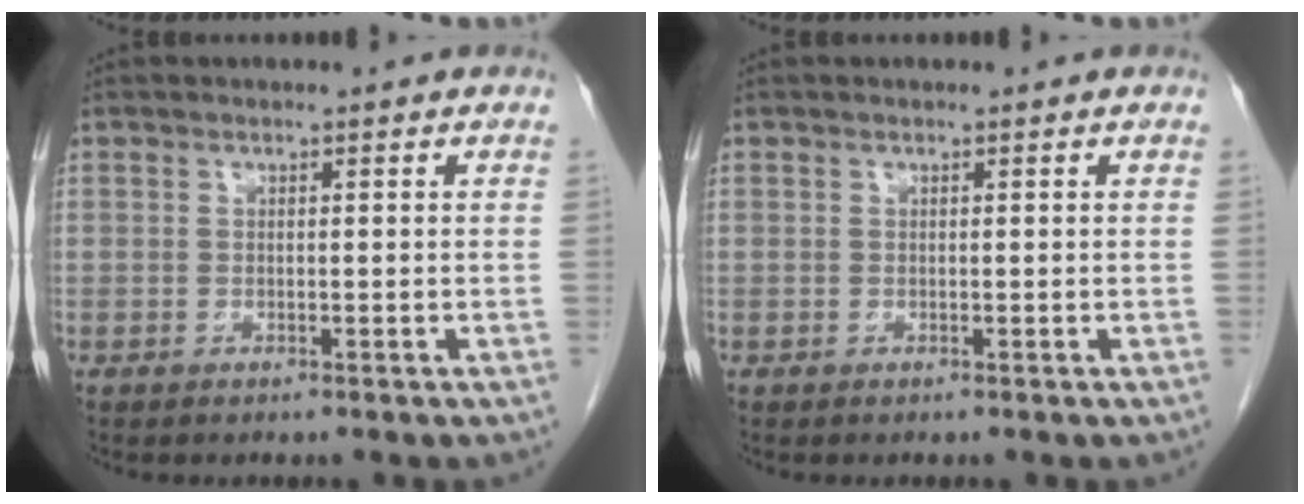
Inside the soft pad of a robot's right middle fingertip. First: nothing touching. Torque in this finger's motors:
{"motor_torque": [-0.04, -0.03, 0.00, 0.00]}